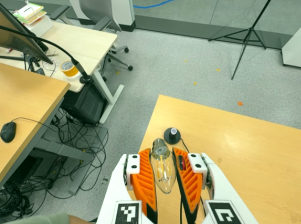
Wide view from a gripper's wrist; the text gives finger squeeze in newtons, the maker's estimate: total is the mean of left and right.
{"total": 21.8, "left": 24.3, "right": 19.2}